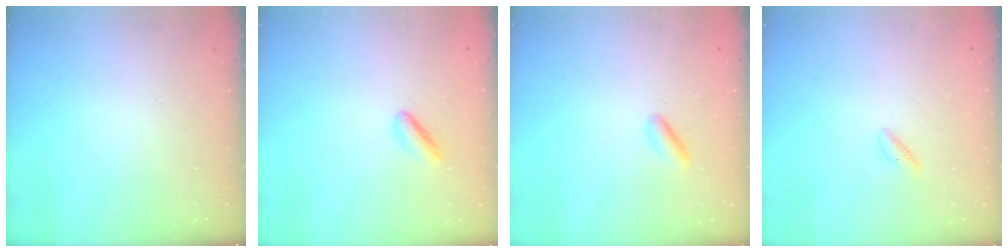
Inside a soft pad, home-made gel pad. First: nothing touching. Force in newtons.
{"total": 2.5, "press": 2.5, "slide": 0.5}
{"total": 2.2, "press": 2.2, "slide": 0.5}
{"total": 1.5, "press": 1.2, "slide": 0.9}